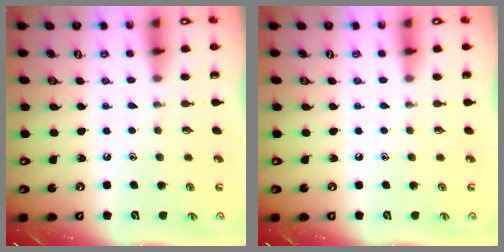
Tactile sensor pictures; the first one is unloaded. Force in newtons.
{"total": 0.0}